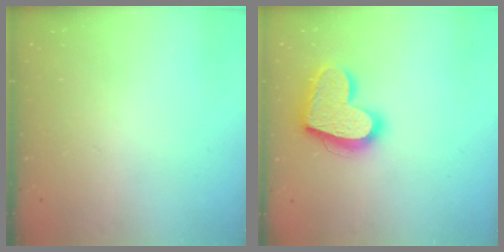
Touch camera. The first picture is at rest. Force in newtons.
{"total": 19.5, "press": 19.4, "slide": 1.6}